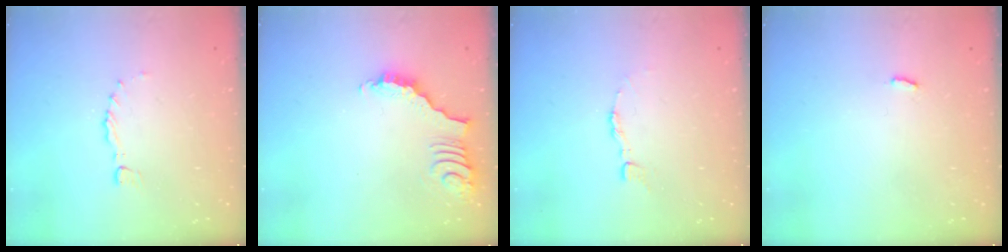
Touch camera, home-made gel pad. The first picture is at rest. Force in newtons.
{"total": 3.3, "press": 3.3, "slide": 0.7}
{"total": 2.9, "press": 2.9, "slide": 0.2}
{"total": 2.2, "press": 2.2, "slide": 0.2}